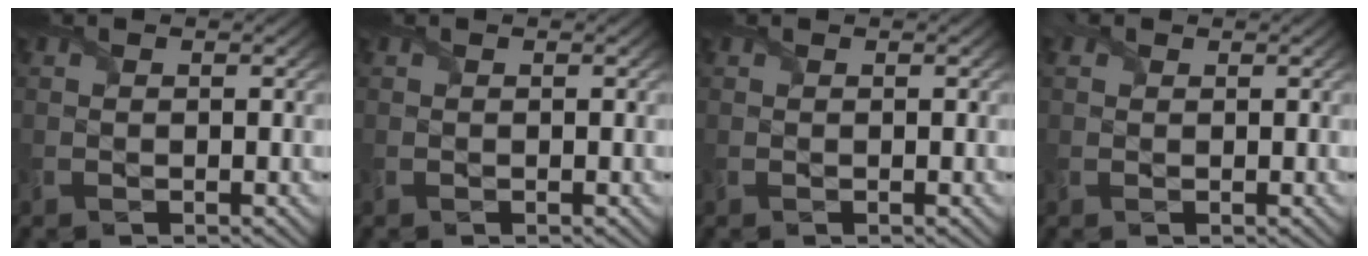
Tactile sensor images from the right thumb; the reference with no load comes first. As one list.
[{"total": 0.0}, {"total": 0.0}, {"total": 1.7, "force": [0.9, 1.2, 0.8], "torque": [-0.023, 0.008, 0.017]}]